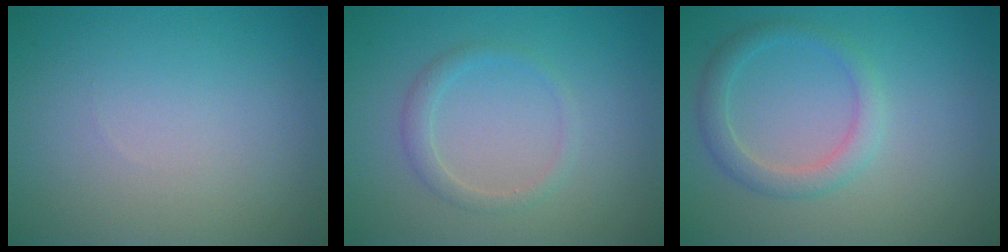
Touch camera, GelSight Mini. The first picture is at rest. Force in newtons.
{"total": 1.6, "press": 1.6, "slide": 0.1}
{"total": 2.4, "press": 2.4, "slide": 0.2}